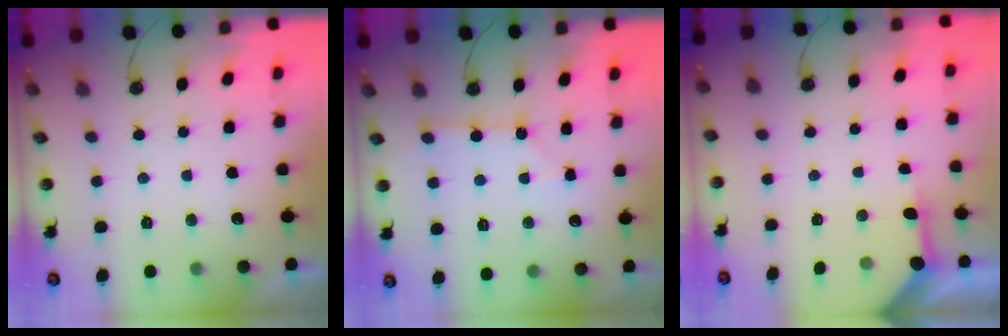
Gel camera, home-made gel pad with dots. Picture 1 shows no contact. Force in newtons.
{"total": 2.6, "press": 2.6, "slide": 0.3}
{"total": 3.8, "press": 3.8, "slide": 0.4}